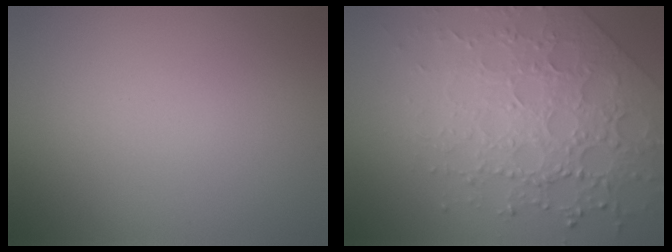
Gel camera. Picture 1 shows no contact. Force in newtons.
{"total": 6.4, "press": 5.3, "slide": 3.6}